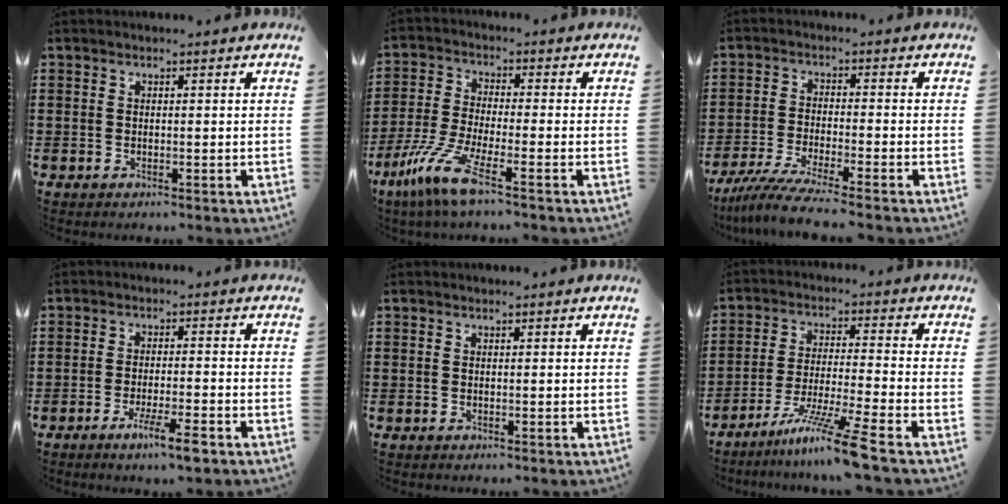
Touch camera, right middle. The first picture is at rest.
{"total": 8.3, "force": [-5.2, 1.1, 6.4], "torque": [-0.158, -0.021, -0.106]}
{"total": 5.9, "force": [-5.1, -0.3, 2.9], "torque": [-0.075, -0.024, -0.102]}
{"total": 5.2, "force": [-3.4, 0.5, 4.0], "torque": [-0.066, -0.006, -0.056]}
{"total": 0.0}
{"total": 9.4, "force": [-7.0, -0.9, 6.2], "torque": [-0.118, -0.013, -0.136]}